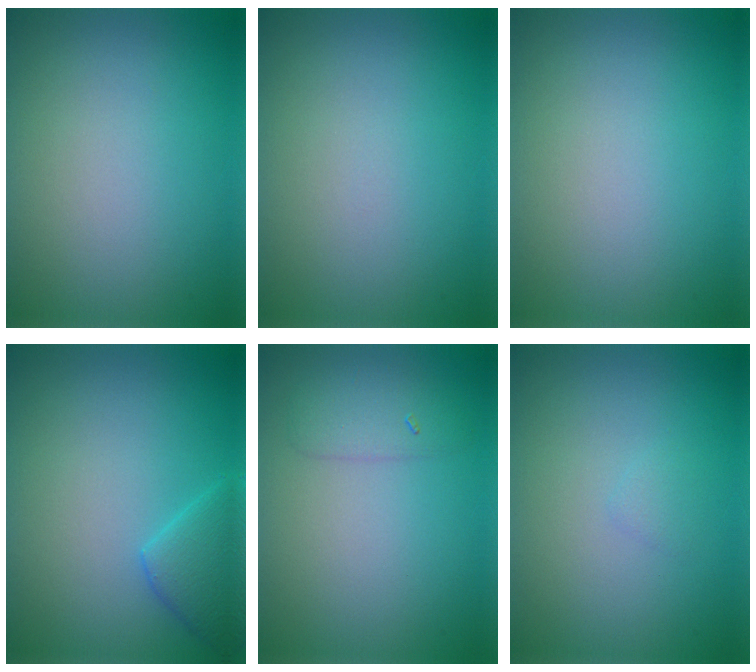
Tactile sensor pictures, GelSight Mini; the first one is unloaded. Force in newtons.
{"total": 0.0}
{"total": 0.0}
{"total": 2.8, "press": 2.8, "slide": 0.3}
{"total": 1.8, "press": 1.8, "slide": 0.1}
{"total": 0.6, "press": 0.6, "slide": 0.1}